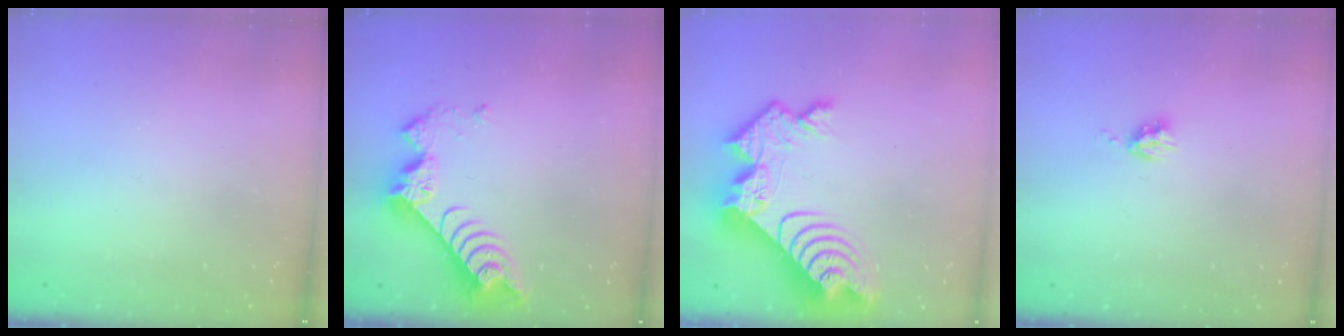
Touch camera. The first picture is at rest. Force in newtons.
{"total": 8.3, "press": 8.3, "slide": 0.9}
{"total": 18.7, "press": 18.6, "slide": 1.6}
{"total": 4.8, "press": 4.8, "slide": 0.6}